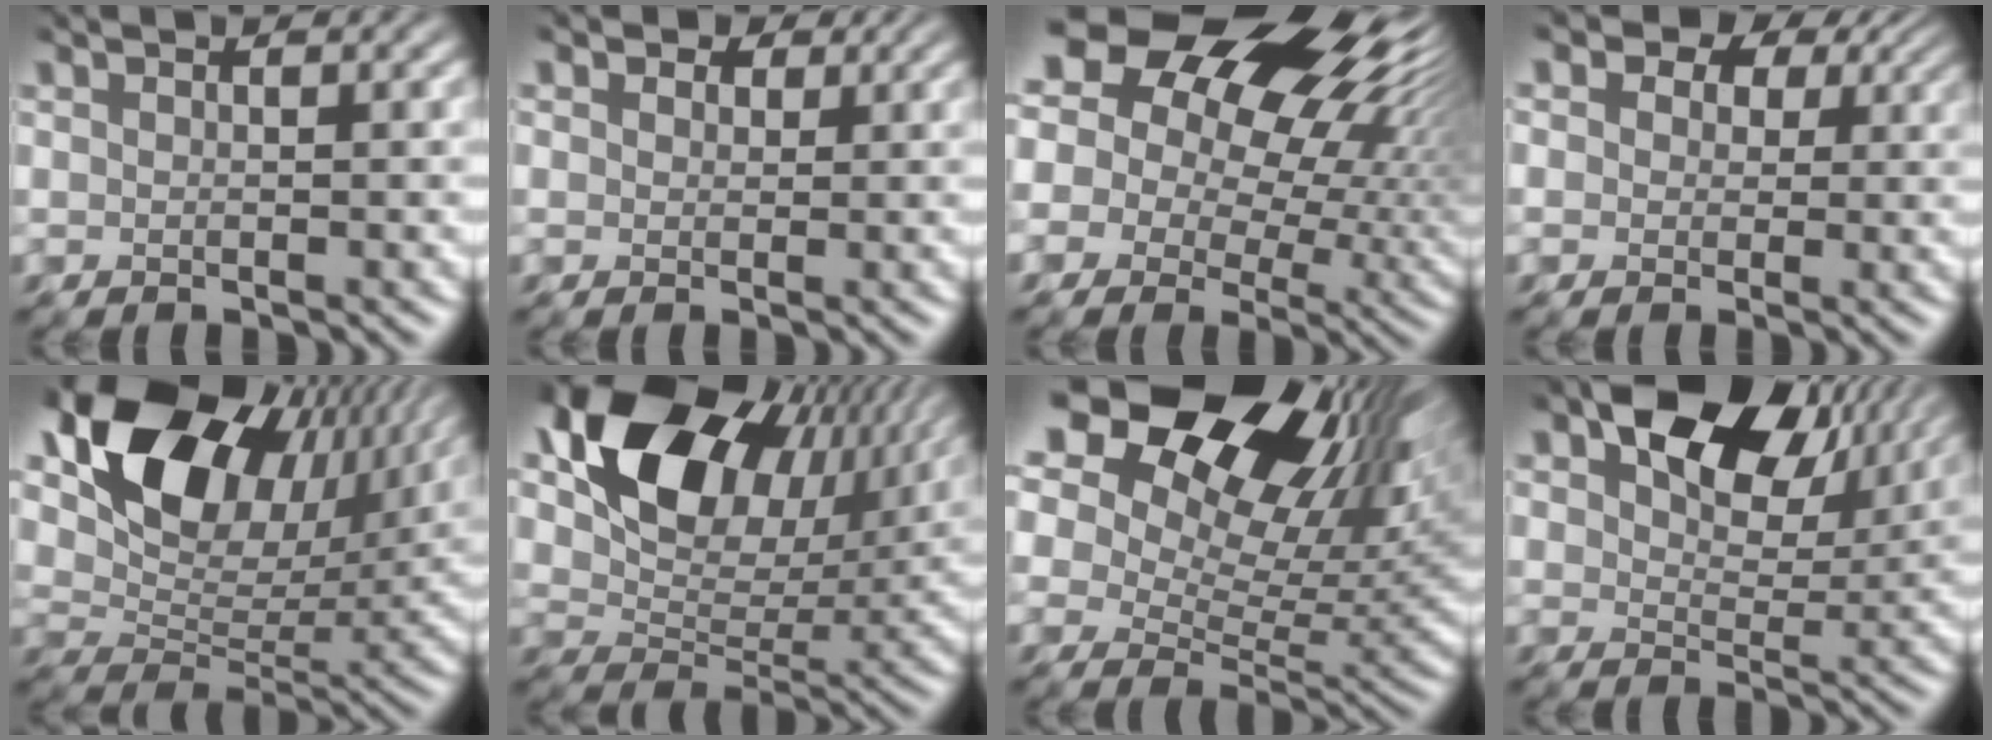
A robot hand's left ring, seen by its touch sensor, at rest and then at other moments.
{"total": 2.5, "force": [1.2, 1.8, 1.3], "torque": [-0.020, 0.009, 0.008]}
{"total": 18.2, "force": [9.1, 10.4, 11.8], "torque": [-0.182, 0.053, 0.136]}
{"total": 8.4, "force": [3.9, 6.0, 4.4], "torque": [-0.052, 0.032, 0.028]}
{"total": 14.3, "force": [8.0, 8.9, 7.9], "torque": [-0.143, 0.029, 0.143]}
{"total": 13.2, "force": [6.7, 8.5, 7.5], "torque": [-0.136, 0.018, 0.122]}
{"total": 21.0, "force": [12.8, 9.4, 13.7], "torque": [-0.229, 0.082, 0.194]}
{"total": 10.0, "force": [5.6, 5.6, 6.1], "torque": [-0.092, 0.006, 0.088]}